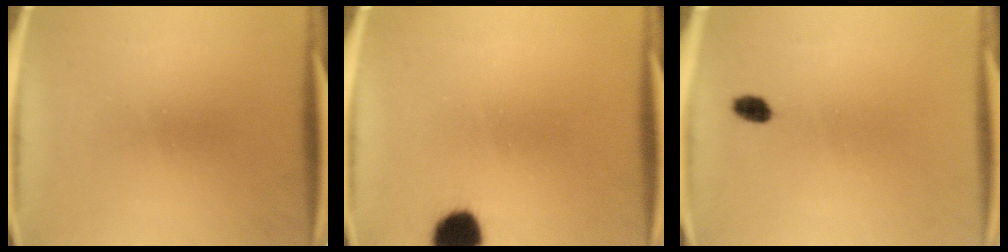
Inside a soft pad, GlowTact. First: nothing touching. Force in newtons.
{"total": 8.0}
{"total": 2.1}